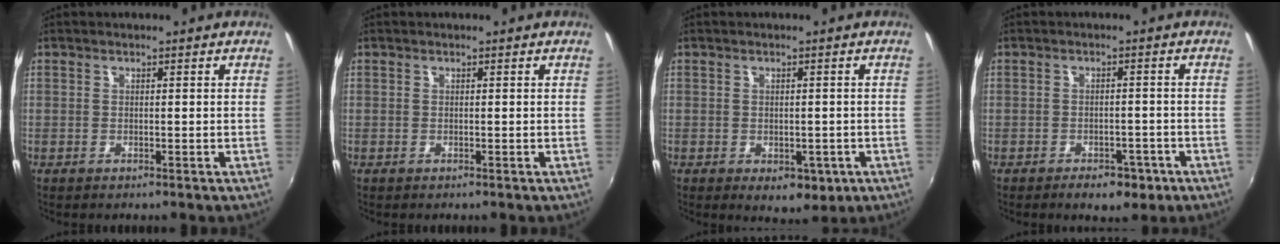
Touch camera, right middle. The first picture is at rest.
{"total": 0.0}
{"total": 5.5, "force": [-2.3, 3.4, 3.6], "torque": [-0.054, -0.016, -0.025]}
{"total": 5.7, "force": [-3.8, 3.1, 3.0], "torque": [-0.061, -0.003, -0.042]}